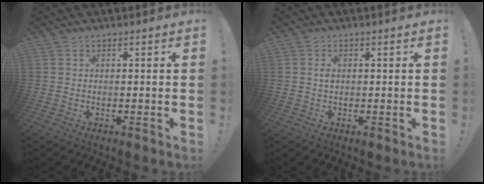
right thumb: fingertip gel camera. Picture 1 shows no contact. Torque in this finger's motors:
{"motor_torque": [0.00, -0.01, 0.02, -0.74, 0.03]}